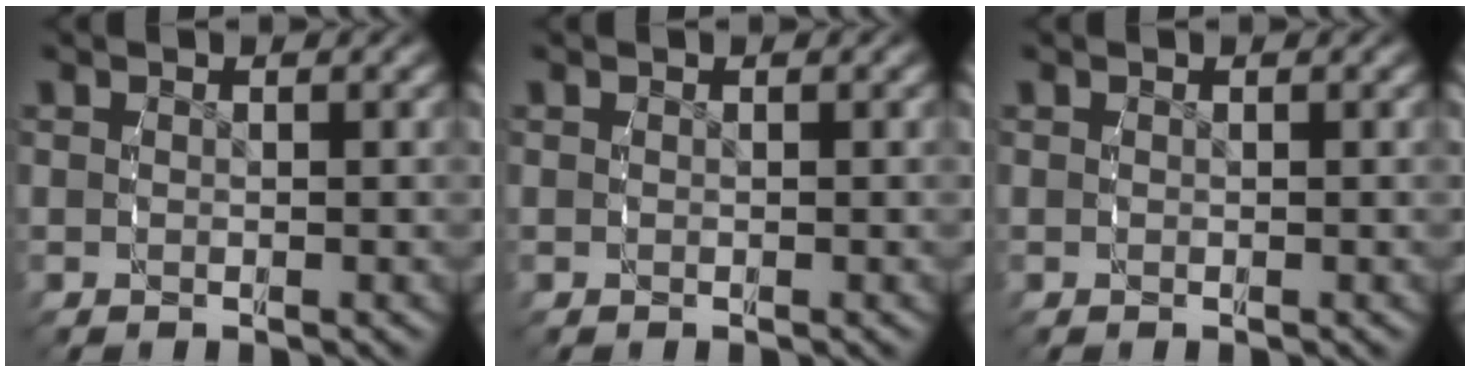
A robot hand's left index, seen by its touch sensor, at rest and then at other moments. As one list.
[{"total": 0.0}, {"total": 0.0}]